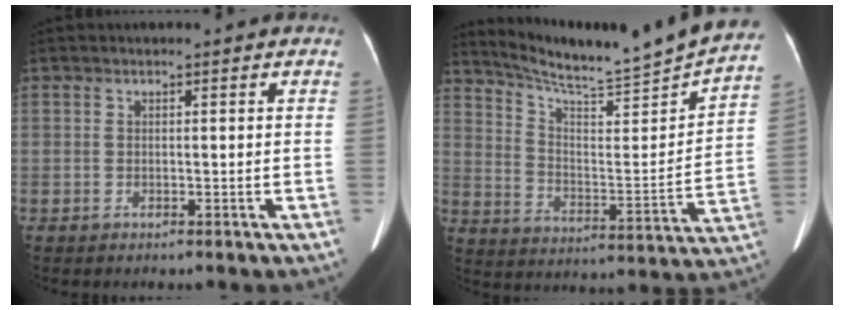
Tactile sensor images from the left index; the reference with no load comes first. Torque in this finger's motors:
{"motor_torque": [0.41, -0.92, 0.00, 0.05]}